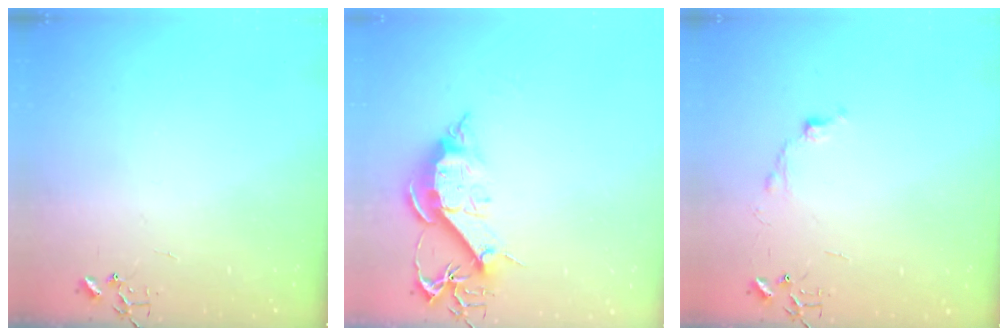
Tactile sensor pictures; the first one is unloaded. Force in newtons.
{"total": 11.4, "press": 11.3, "slide": 1.1}
{"total": 6.7, "press": 6.7, "slide": 0.9}